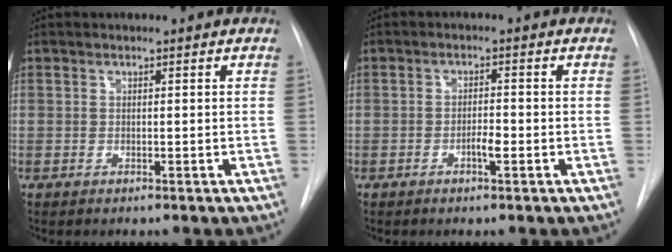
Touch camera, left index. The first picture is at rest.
{"total": 2.1, "force": [-0.9, 0.4, 1.9], "torque": [-0.031, 0.001, -0.016]}